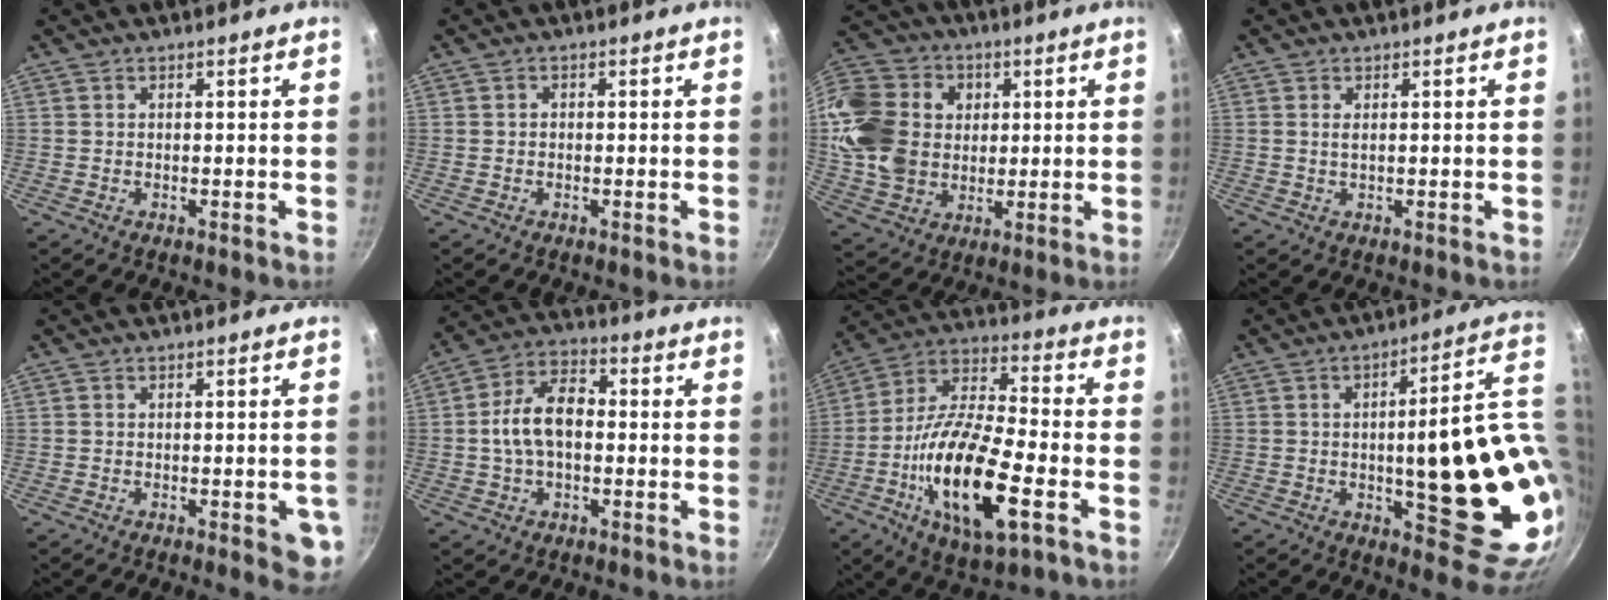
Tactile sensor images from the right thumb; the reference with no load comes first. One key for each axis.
{"total": 0.7, "fx": -0.1, "fy": 0.6, "fz": 0.3, "tx": -0.005, "ty": 0.003, "tz": -0.003}
{"total": 20.1, "fx": 3.1, "fy": 16.4, "fz": 11.2, "tx": -0.211, "ty": 0.016, "tz": 0.061}
{"total": 1.1, "fx": 0.3, "fy": 0.4, "fz": 0.9, "tx": -0.019, "ty": 0.000, "tz": 0.005}
{"total": 5.9, "fx": -2.1, "fy": 2.1, "fz": 5.1, "tx": -0.041, "ty": 0.004, "tz": -0.026}
{"total": 10.8, "fx": -0.4, "fy": 6.8, "fz": 8.5, "tx": -0.132, "ty": 0.035, "tz": -0.019}
{"total": 21.6, "fx": -6.6, "fy": 7.6, "fz": 19.1, "tx": -0.355, "ty": 0.022, "tz": -0.132}
{"total": 24.0, "fx": 0.7, "fy": 6.9, "fz": 23.0, "tx": -0.282, "ty": -0.020, "tz": 0.015}